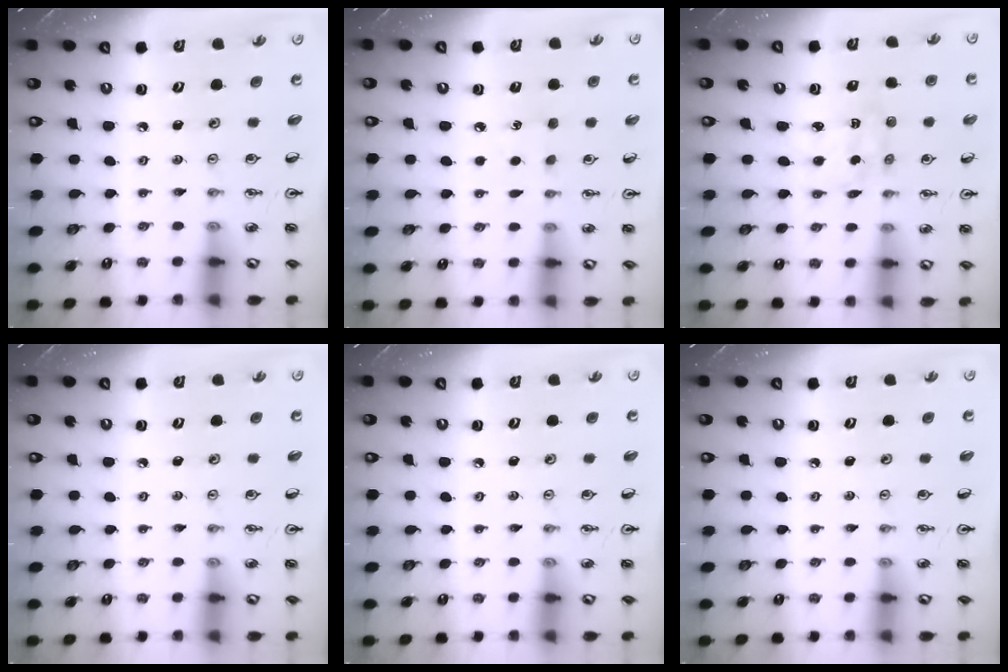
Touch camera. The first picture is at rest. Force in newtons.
{"total": 4.5, "press": 4.5, "slide": 0.5}
{"total": 2.9, "press": 2.9, "slide": 0.4}
{"total": 0.0}
{"total": 0.0}
{"total": 0.0}